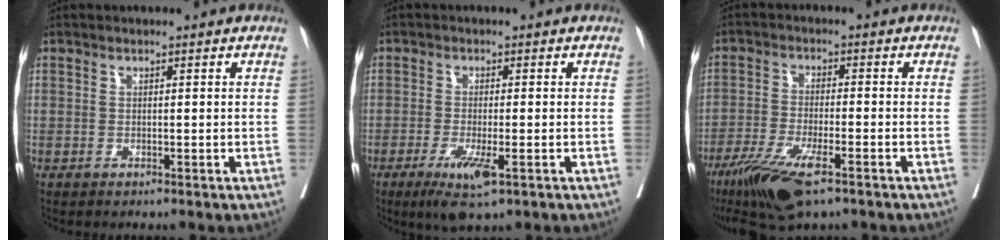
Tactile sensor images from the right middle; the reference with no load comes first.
{"total": 5.7, "force": [-2.8, 0.9, 4.9], "torque": [-0.090, -0.015, -0.044]}
{"total": 10.2, "force": [-6.3, 2.1, 7.7], "torque": [-0.142, -0.022, -0.107]}